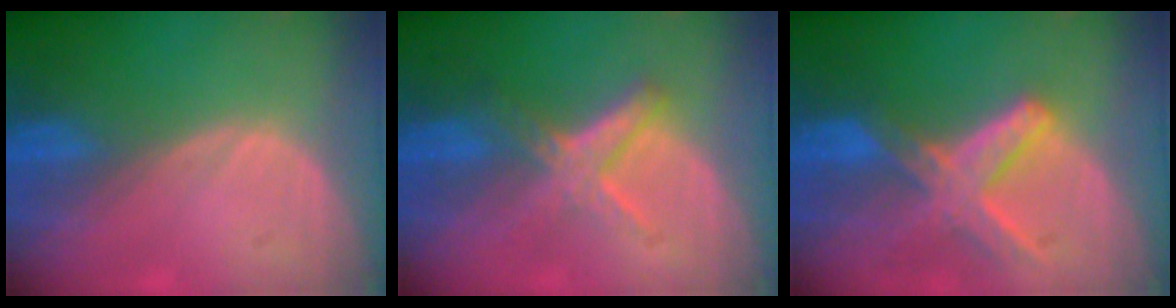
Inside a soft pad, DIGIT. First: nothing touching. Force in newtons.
{"total": 5.6, "press": 5.4, "slide": 1.8}
{"total": 8.2, "press": 7.1, "slide": 4.0}